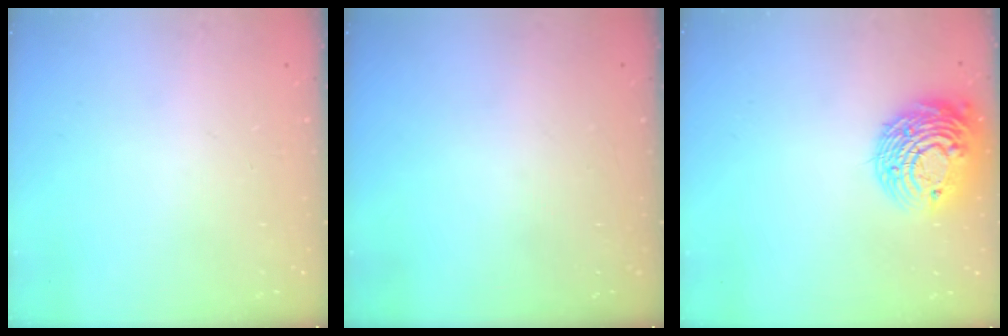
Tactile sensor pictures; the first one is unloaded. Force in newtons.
{"total": 0.0}
{"total": 14.3, "press": 14.2, "slide": 1.2}